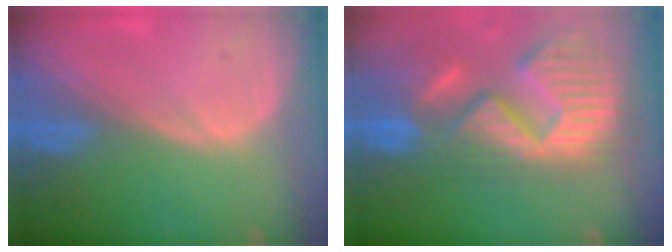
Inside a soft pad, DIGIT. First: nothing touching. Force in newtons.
{"total": 15.1, "press": 12.6, "slide": 8.3}